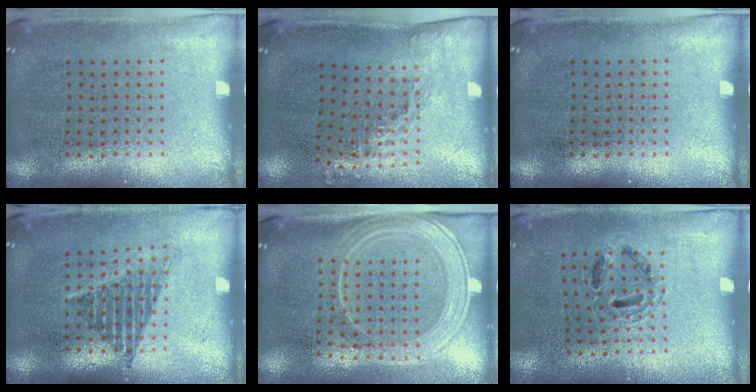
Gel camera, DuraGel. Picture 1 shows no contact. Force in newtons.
{"total": 1.4, "press": 1.1, "slide": 0.9}
{"total": 0.0}
{"total": 1.2, "press": 1.0, "slide": 0.8}
{"total": 2.1, "press": 1.9, "slide": 1.0}
{"total": 0.8, "press": 0.8, "slide": 0.2}